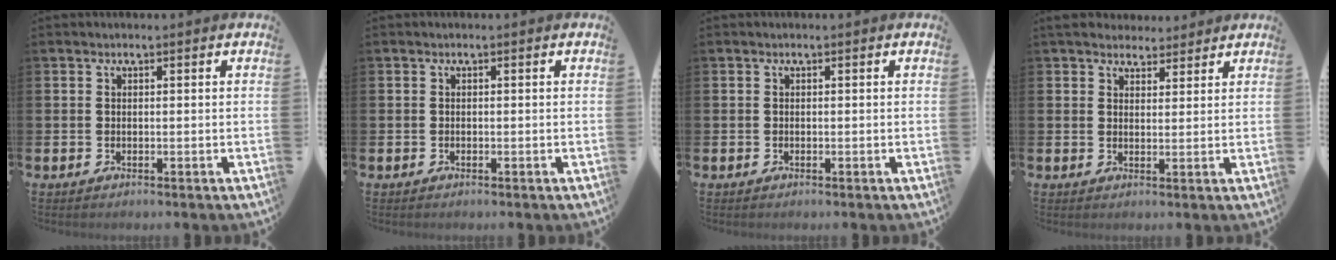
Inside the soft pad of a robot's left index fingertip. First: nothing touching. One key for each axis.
{"total": 0.0}
{"total": 0.0}
{"total": 4.8, "fx": 4.4, "fy": 1.9, "fz": 0.5, "tx": -0.019, "ty": -0.016, "tz": 0.081}